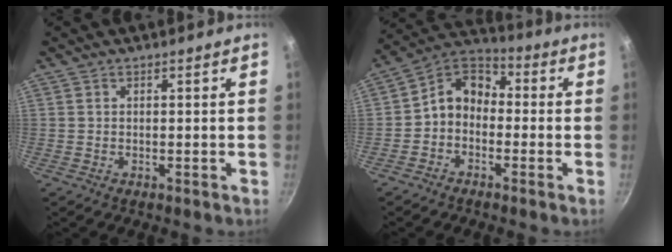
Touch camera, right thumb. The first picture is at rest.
{"total": 8.4, "force": [-1.6, 6.6, 5.0], "torque": [-0.064, 0.045, -0.055]}